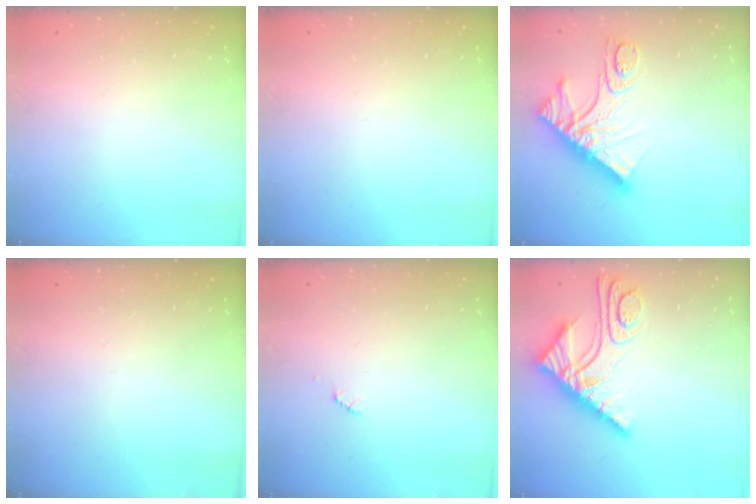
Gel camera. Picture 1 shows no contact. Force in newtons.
{"total": 0.0}
{"total": 15.7, "press": 15.6, "slide": 1.6}
{"total": 0.0}
{"total": 2.5, "press": 2.5, "slide": 0.4}
{"total": 11.6, "press": 11.6, "slide": 1.1}